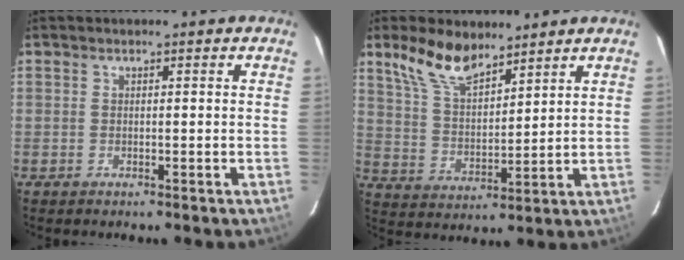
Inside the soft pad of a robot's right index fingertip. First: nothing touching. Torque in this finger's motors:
{"motor_torque": [0.30, 0.30, 0.16, 0.07]}